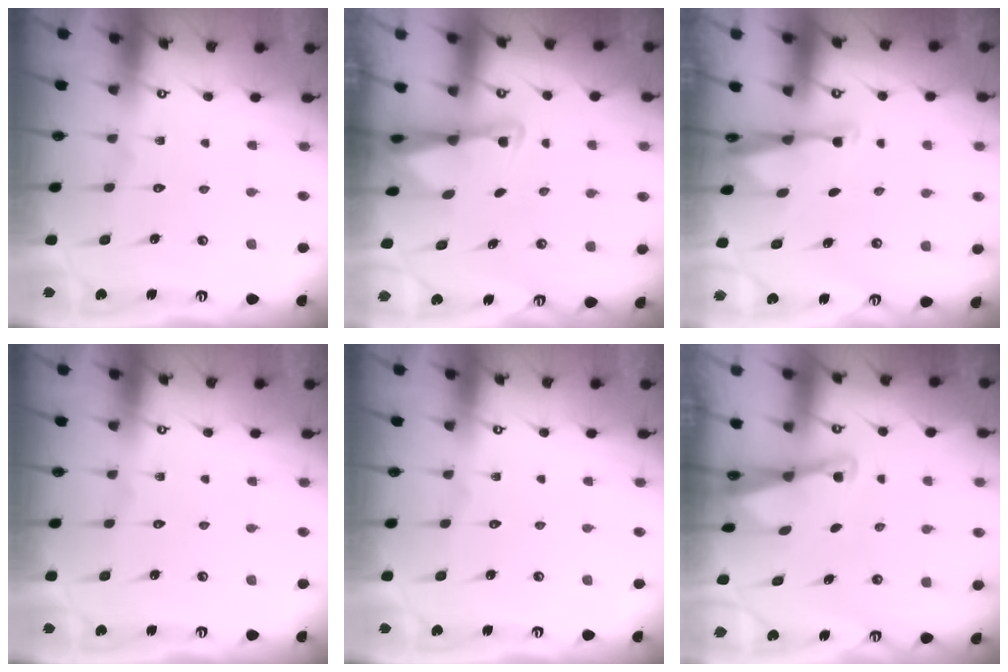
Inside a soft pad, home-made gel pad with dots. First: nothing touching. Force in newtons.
{"total": 2.3, "press": 2.2, "slide": 0.4}
{"total": 2.9, "press": 2.9, "slide": 0.6}
{"total": 0.0}
{"total": 0.0}
{"total": 2.3, "press": 2.2, "slide": 0.3}